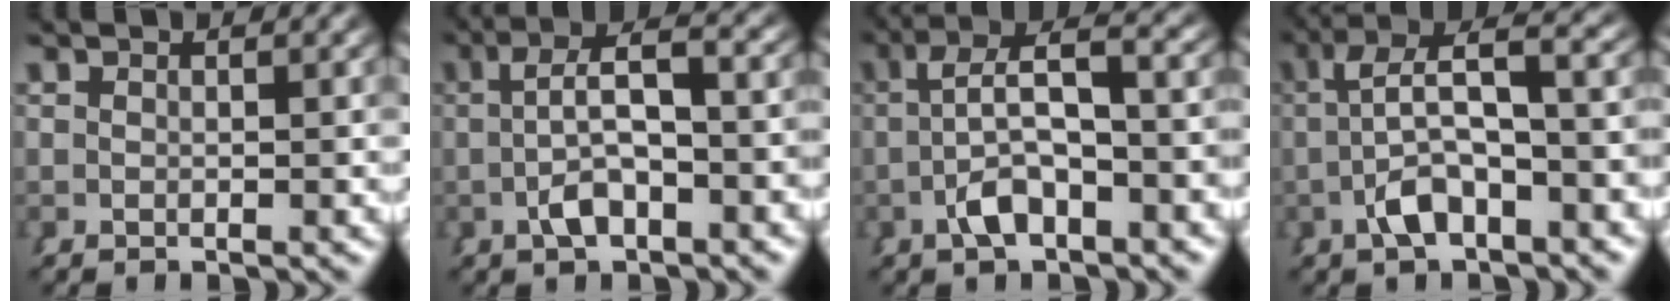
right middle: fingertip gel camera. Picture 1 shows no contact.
{"total": 4.9, "force": [-0.1, 1.6, 4.6], "torque": [-0.061, 0.004, 0.003]}
{"total": 6.0, "force": [0.3, 2.4, 5.6], "torque": [-0.079, 0.005, 0.008]}
{"total": 7.5, "force": [0.3, 3.2, 6.8], "torque": [-0.100, 0.002, 0.010]}